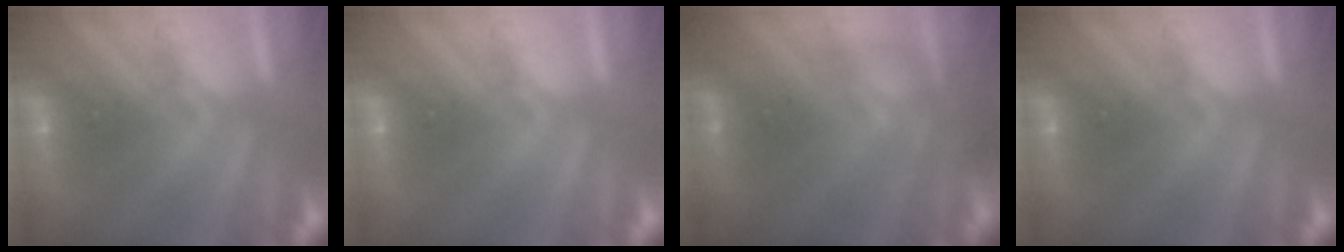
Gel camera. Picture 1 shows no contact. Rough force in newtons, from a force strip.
{"total": 0.0}
{"total": 1.8}
{"total": 0.0}